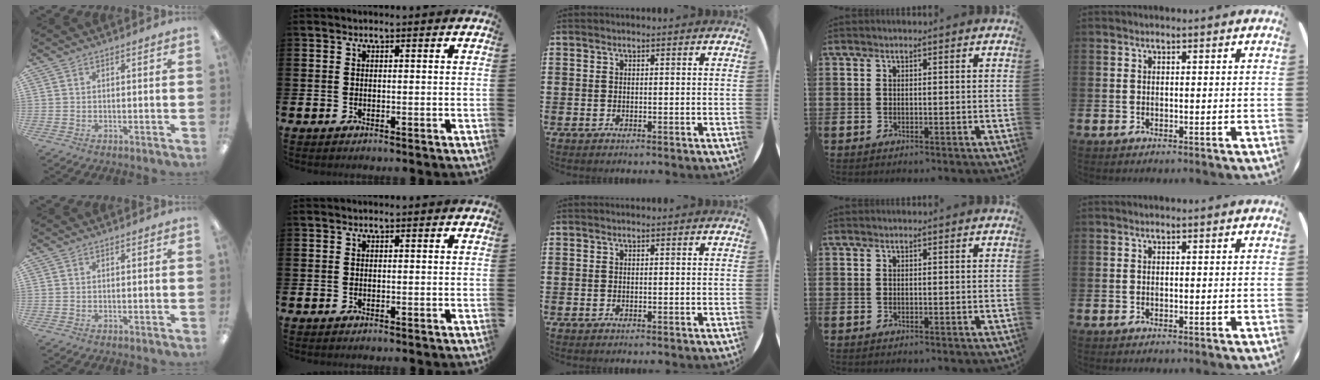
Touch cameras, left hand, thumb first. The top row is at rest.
{}